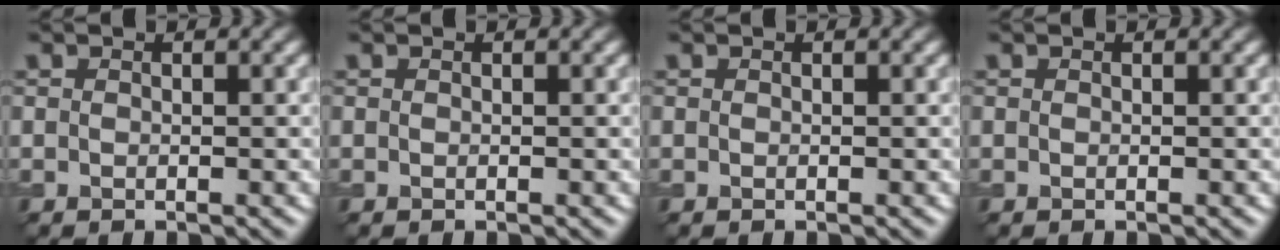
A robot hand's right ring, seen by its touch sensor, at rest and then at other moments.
{"total": 0.0}
{"total": 0.0}
{"total": 0.0}